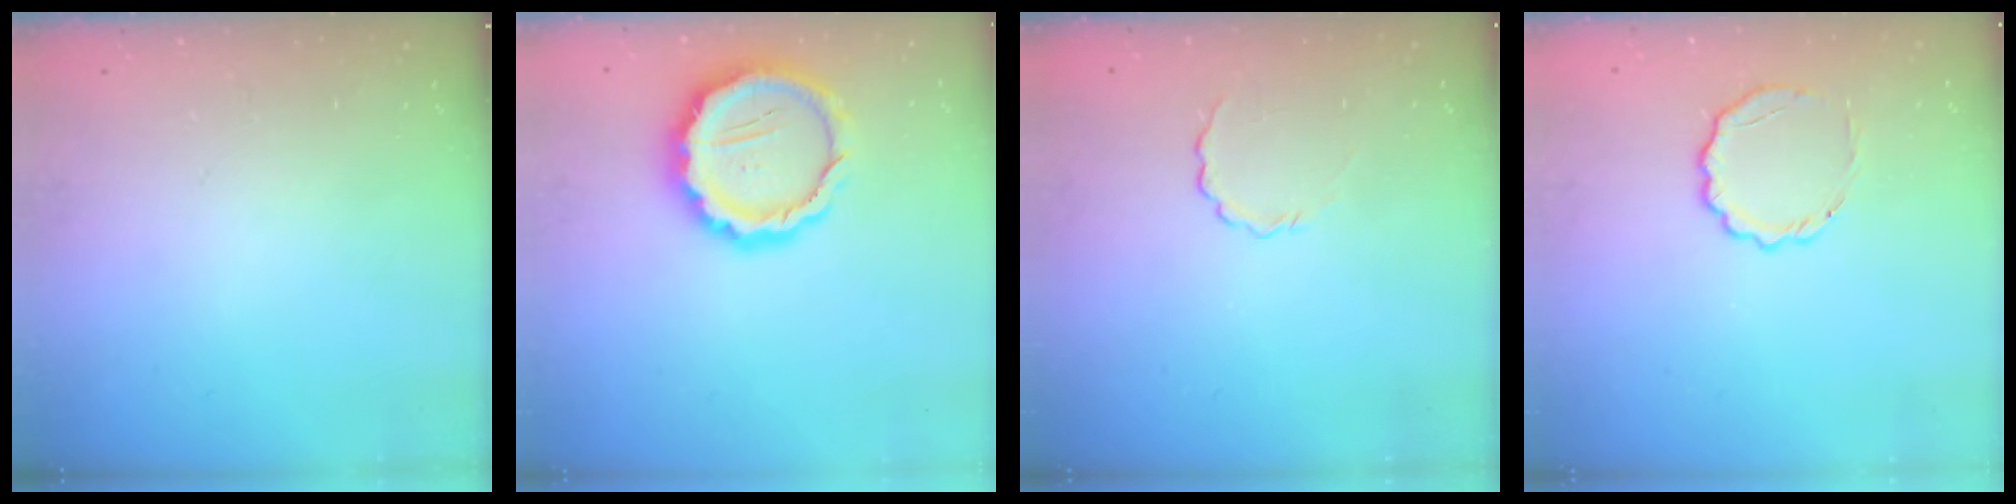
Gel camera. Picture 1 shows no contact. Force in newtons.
{"total": 12.8, "press": 12.6, "slide": 2.1}
{"total": 3.0, "press": 2.8, "slide": 0.9}
{"total": 6.7, "press": 6.5, "slide": 1.7}